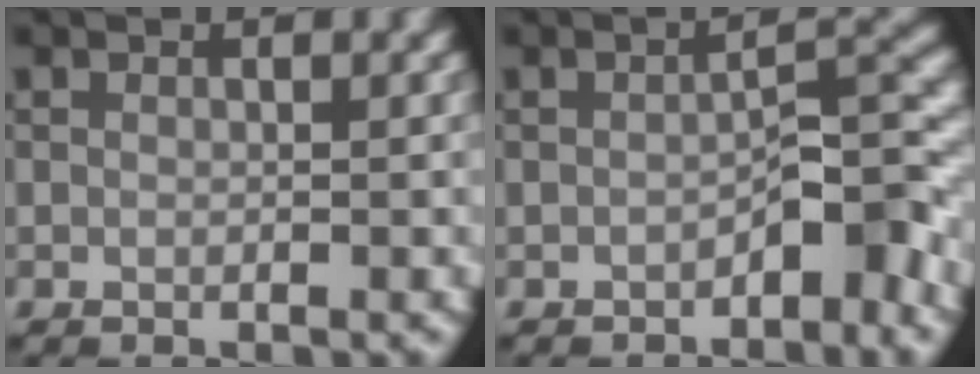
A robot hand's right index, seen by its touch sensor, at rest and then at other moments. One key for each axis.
{"total": 3.1, "fx": -1.6, "fy": 0.9, "fz": 2.5, "tx": -0.033, "ty": 0.018, "tz": -0.025}